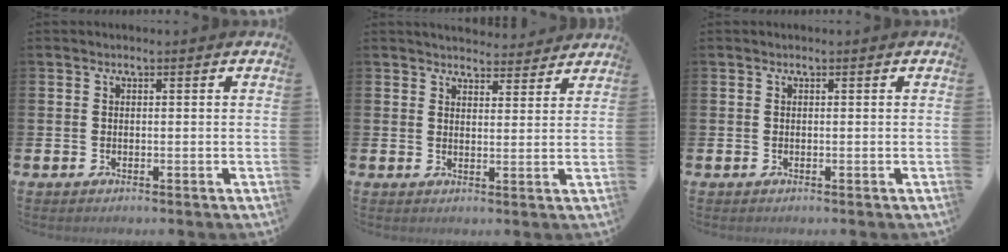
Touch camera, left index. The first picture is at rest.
{"total": 4.0, "force": [3.9, 0.9, 0.0], "torque": [0.003, -0.025, 0.067]}
{"total": 0.0}